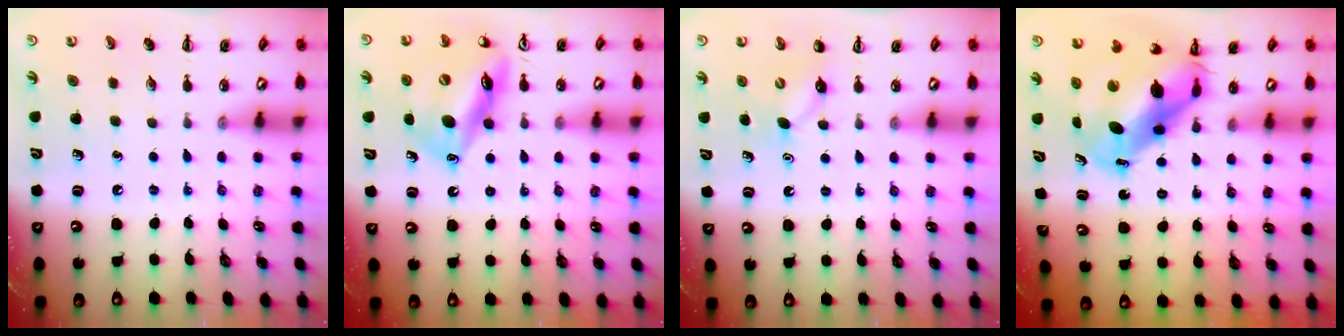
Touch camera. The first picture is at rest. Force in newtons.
{"total": 15.0, "press": 14.8, "slide": 2.4}
{"total": 4.1, "press": 3.9, "slide": 1.2}
{"total": 11.2, "press": 10.8, "slide": 3.0}